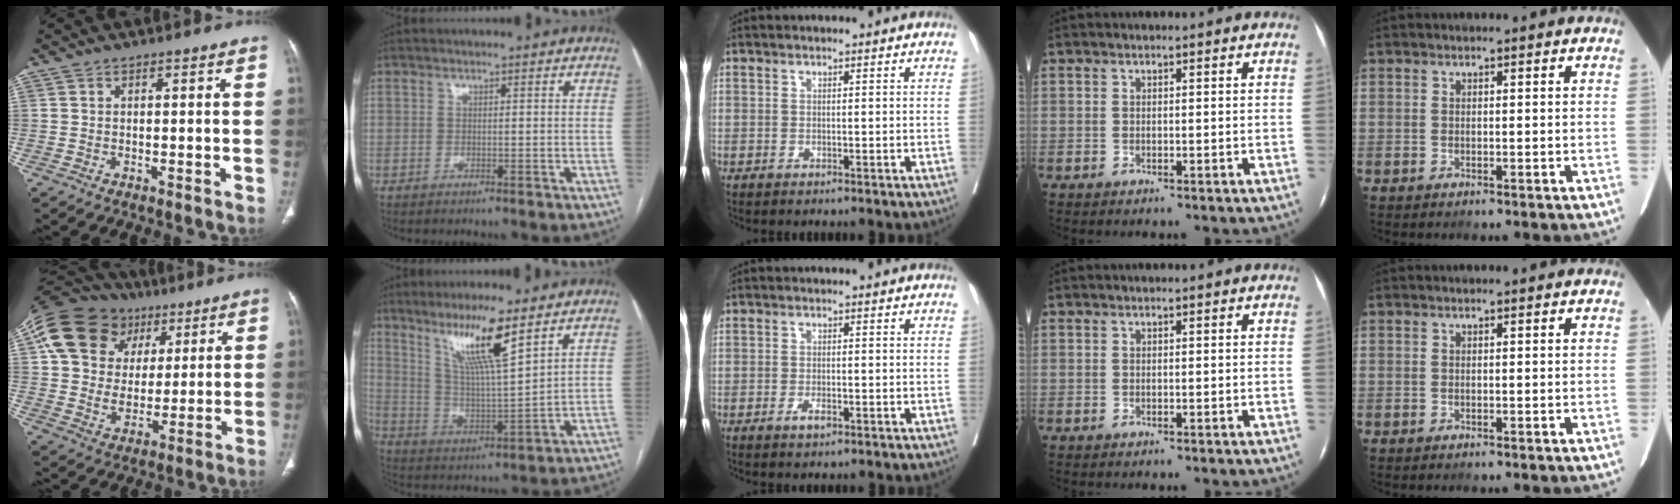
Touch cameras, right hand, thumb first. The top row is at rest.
{"thumb": {"total": 20.8, "force": [8.0, 16.2, 10.3], "torque": [-0.172, 0.017, 0.144]}, "index": {"total": 11.1, "force": [7.3, 0.1, 8.4], "torque": [-0.158, -0.009, 0.139]}, "middle": {"total": 1.8, "force": [-1.0, 0.6, 1.4], "torque": [-0.023, 0.000, -0.015]}}